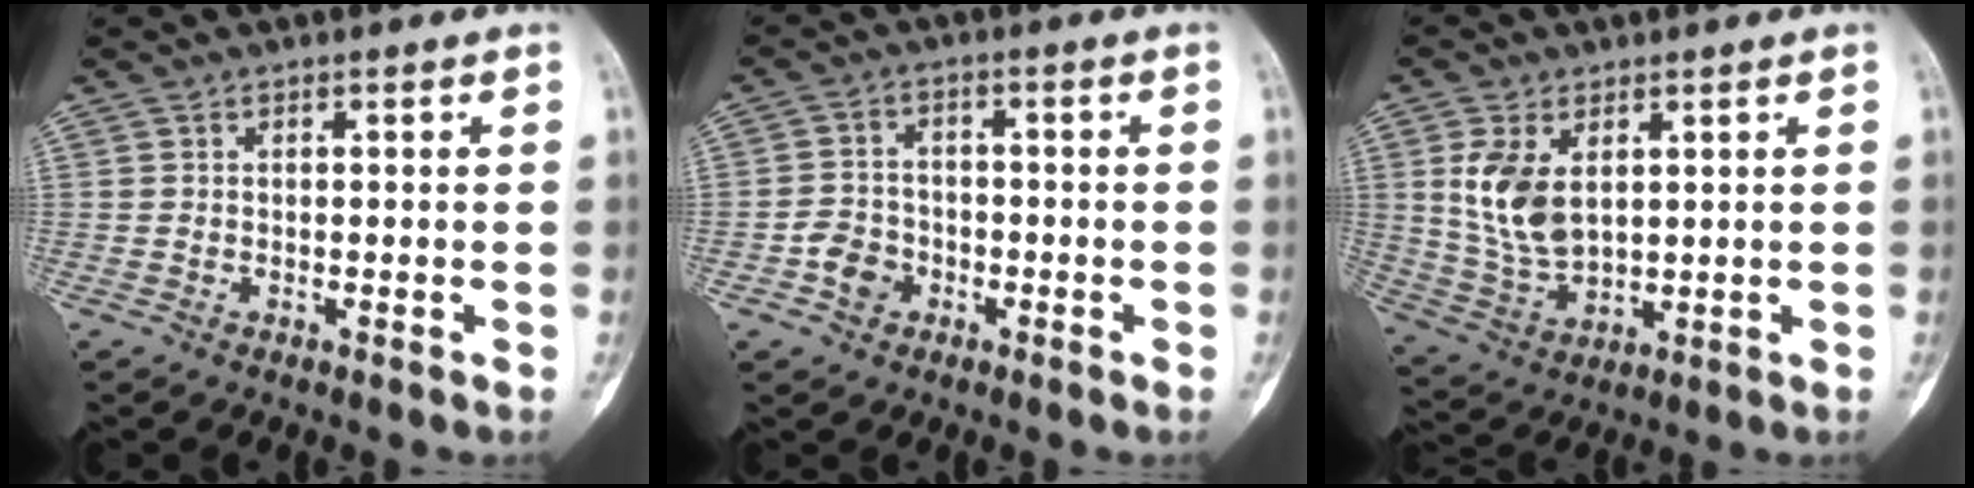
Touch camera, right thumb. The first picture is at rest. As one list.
[{"total": 4.9, "force": [-2.3, 3.9, 1.9], "torque": [-0.016, 0.020, -0.043]}, {"total": 10.3, "force": [2.9, 6.0, 7.8], "torque": [-0.150, -0.013, 0.070]}]